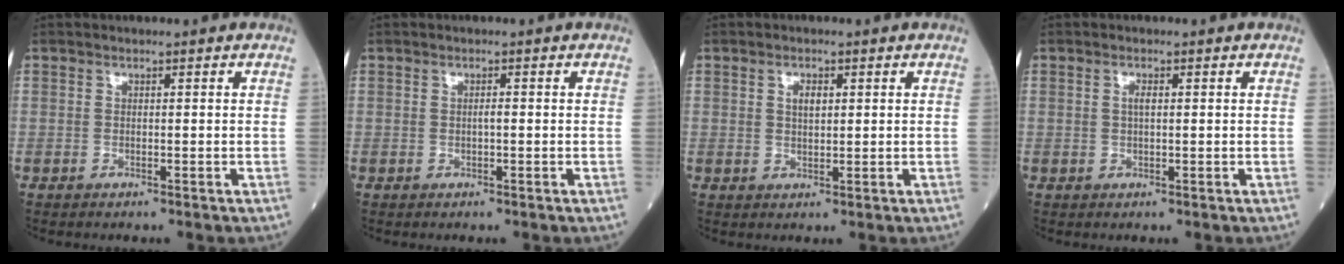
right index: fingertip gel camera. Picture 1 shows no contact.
{"total": 0.6, "force": [-0.1, 0.1, 0.6], "torque": [-0.011, 0.002, -0.003]}
{"total": 2.1, "force": [0.7, 1.0, 1.7], "torque": [-0.030, 0.001, 0.012]}
{"total": 1.2, "force": [0.2, 0.3, 1.1], "torque": [-0.024, 0.003, 0.001]}